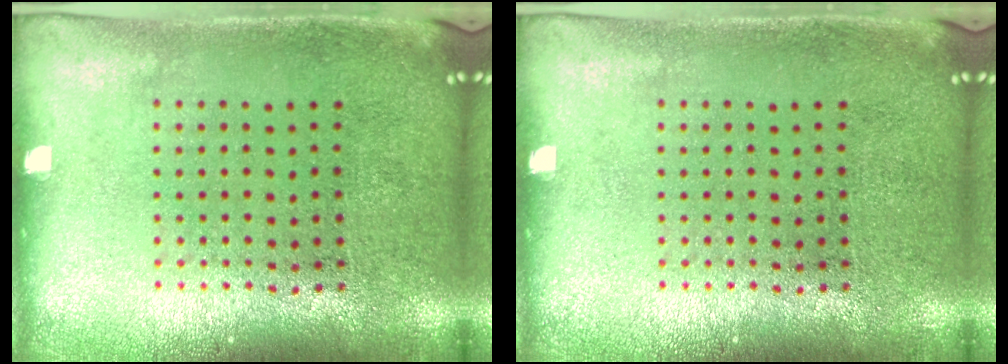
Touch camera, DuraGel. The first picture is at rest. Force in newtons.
{"total": 0.0}